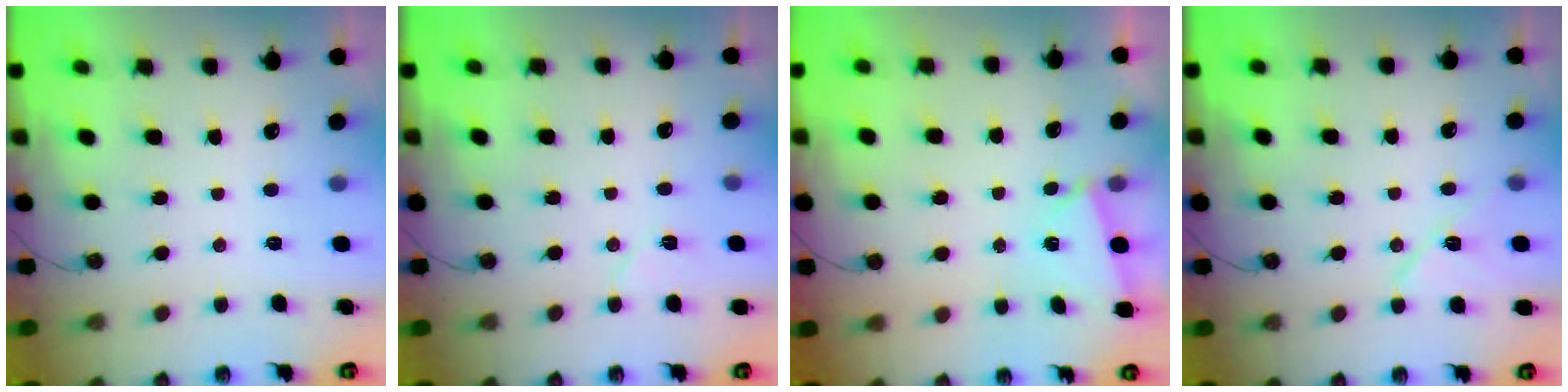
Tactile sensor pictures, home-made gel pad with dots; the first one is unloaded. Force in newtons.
{"total": 5.9, "press": 5.6, "slide": 2.0}
{"total": 2.5, "press": 0.6, "slide": 2.4}
{"total": 9.4, "press": 9.3, "slide": 1.1}